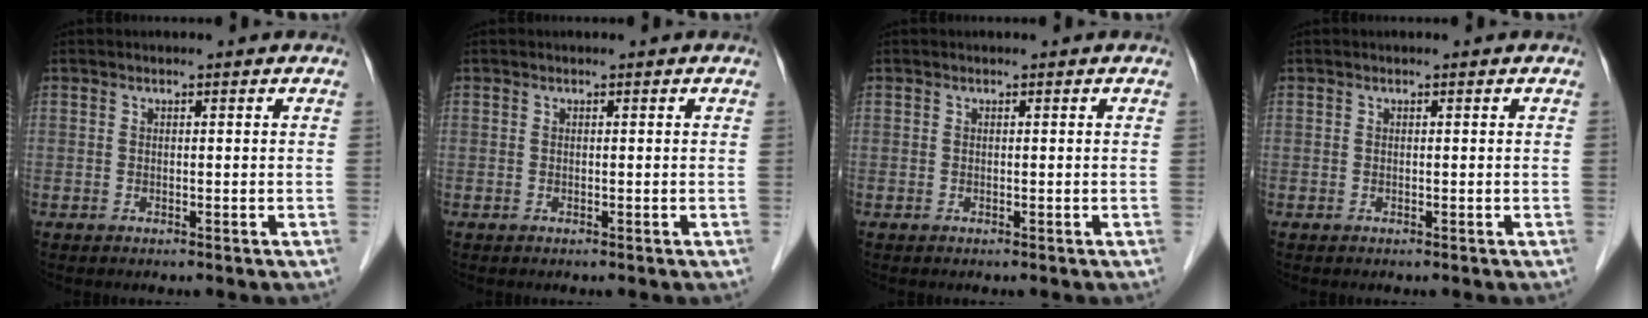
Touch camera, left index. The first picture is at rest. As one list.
[{"total": 0.0}, {"total": 0.0}, {"total": 0.0}]